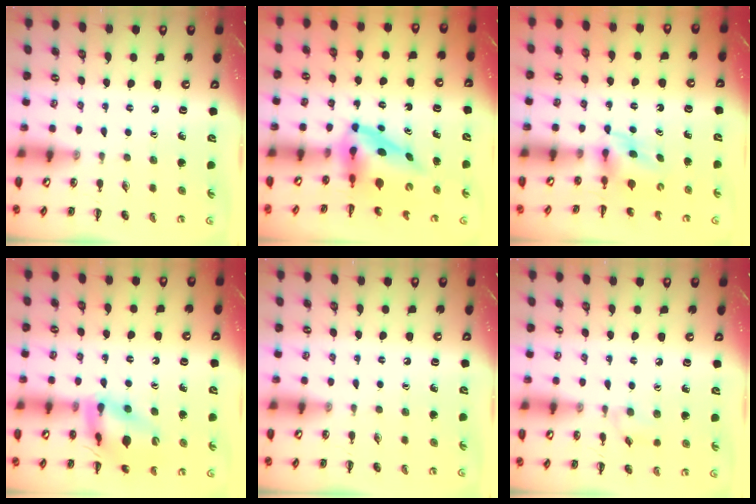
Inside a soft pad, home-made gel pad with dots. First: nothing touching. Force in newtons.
{"total": 5.0, "press": 4.8, "slide": 1.3}
{"total": 3.1, "press": 2.9, "slide": 1.2}
{"total": 14.4, "press": 14.2, "slide": 2.0}
{"total": 0.0}
{"total": 5.9, "press": 5.6, "slide": 2.1}